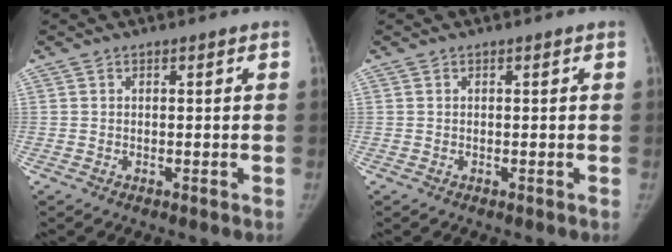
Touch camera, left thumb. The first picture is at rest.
{"total": 0.0}